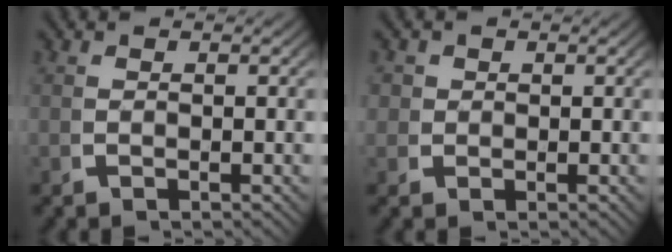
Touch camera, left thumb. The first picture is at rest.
{"total": 2.1, "force": [0.6, 2.0, 0.6], "torque": [-0.010, -0.005, 0.008]}